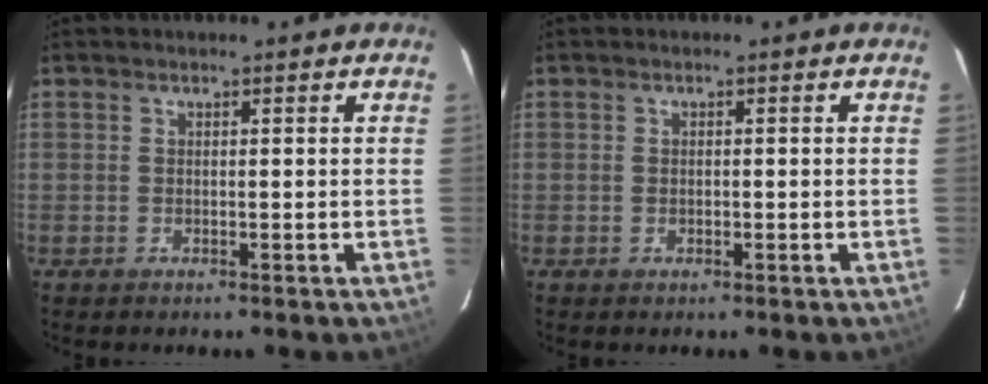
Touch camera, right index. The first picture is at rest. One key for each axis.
{"total": 0.7, "fx": -0.2, "fy": 0.6, "fz": 0.3, "tx": -0.005, "ty": -0.001, "tz": -0.002}